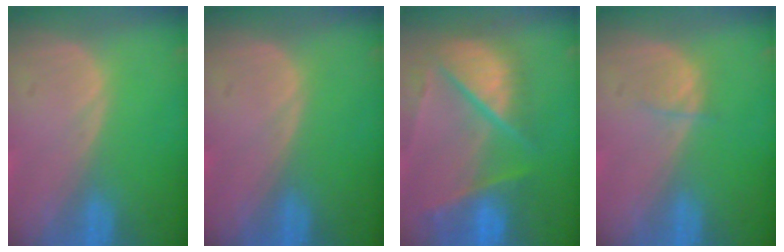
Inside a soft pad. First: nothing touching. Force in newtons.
{"total": 0.0}
{"total": 10.4, "press": 8.6, "slide": 5.7}
{"total": 1.6, "press": 1.5, "slide": 0.2}